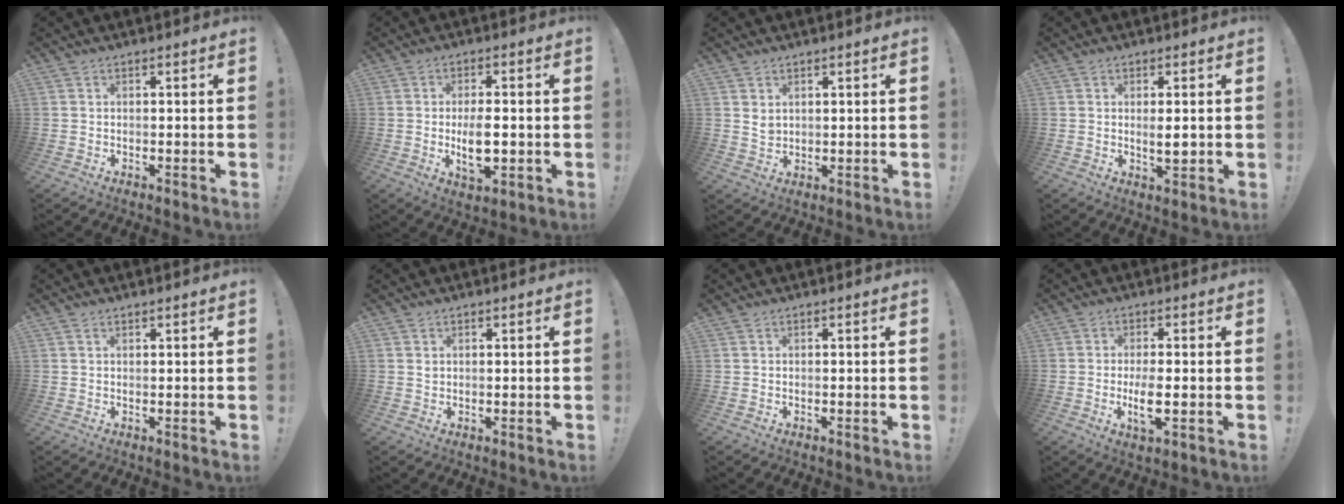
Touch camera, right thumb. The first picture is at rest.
{"total": 8.6, "force": [-1.1, 3.5, 7.8], "torque": [-0.133, -0.011, -0.021]}
{"total": 2.9, "force": [1.7, 2.0, 1.2], "torque": [-0.019, -0.007, 0.032]}
{"total": 3.6, "force": [0.3, 1.0, 3.4], "torque": [-0.037, -0.012, 0.001]}
{"total": 0.6, "force": [0.5, 0.1, 0.3], "torque": [-0.006, 0.000, 0.010]}
{"total": 0.8, "force": [0.6, 0.5, 0.2], "torque": [-0.004, 0.000, 0.012]}
{"total": 0.0}
{"total": 6.2, "force": [-1.2, 1.5, 5.9], "torque": [-0.118, -0.013, -0.023]}